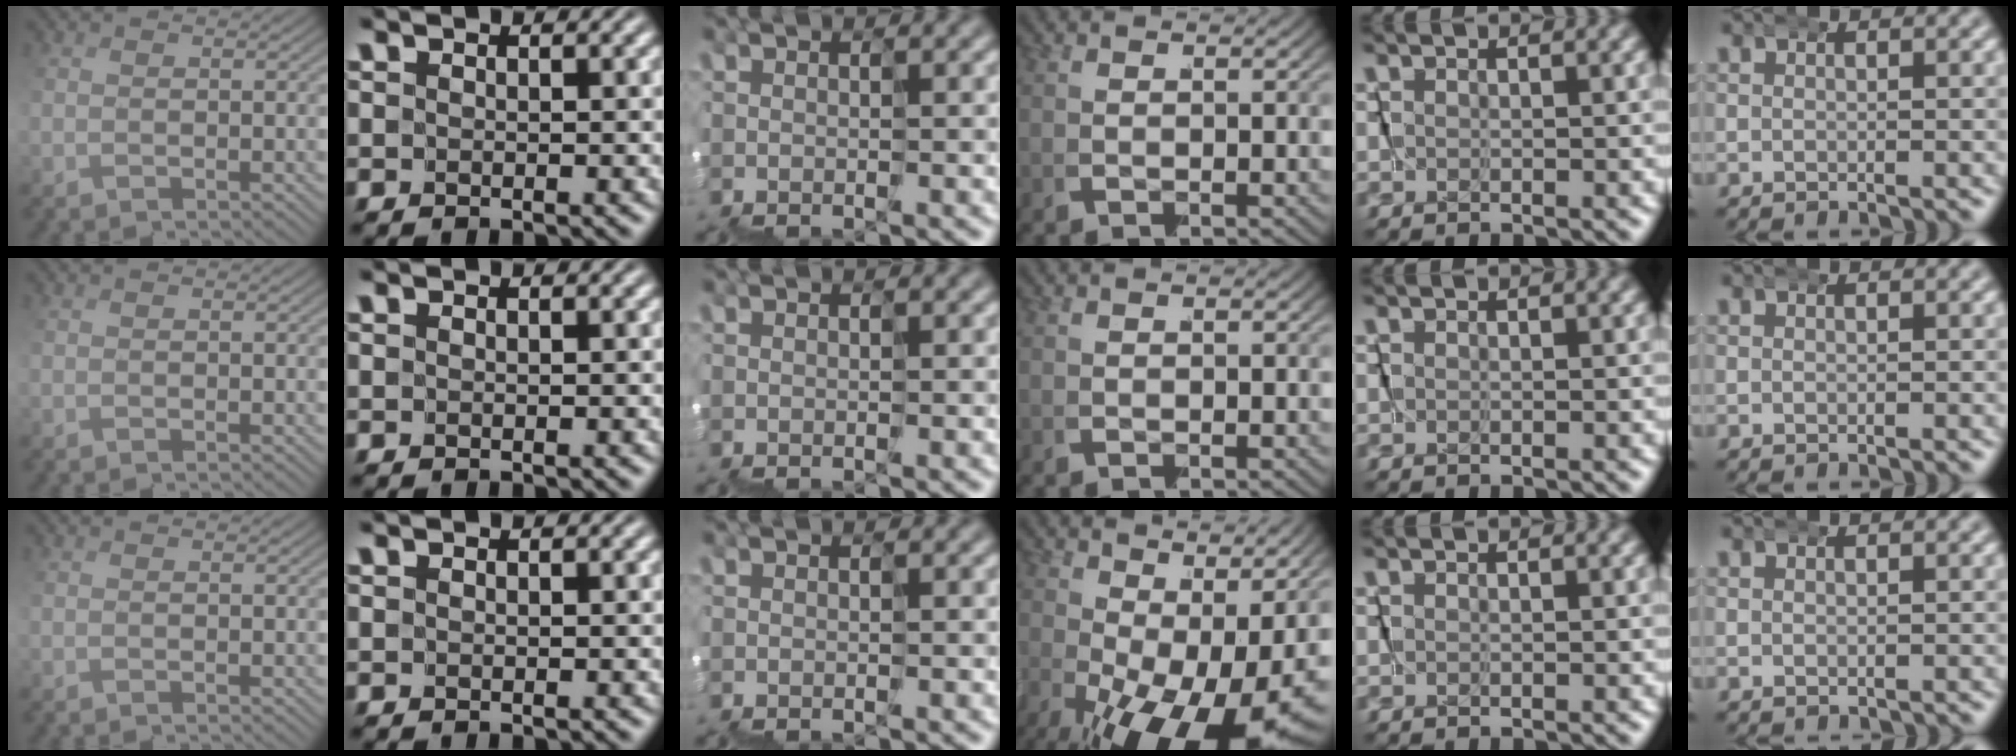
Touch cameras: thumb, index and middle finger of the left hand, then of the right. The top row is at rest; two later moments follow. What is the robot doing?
{"motion": "wrap", "object": "ethernet cable"}